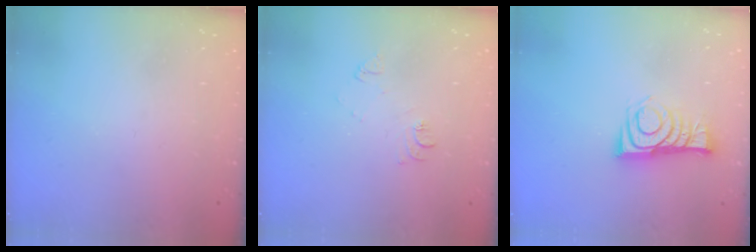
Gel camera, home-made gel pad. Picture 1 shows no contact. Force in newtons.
{"total": 6.4, "press": 6.4, "slide": 0.7}
{"total": 9.0, "press": 9.0, "slide": 0.2}